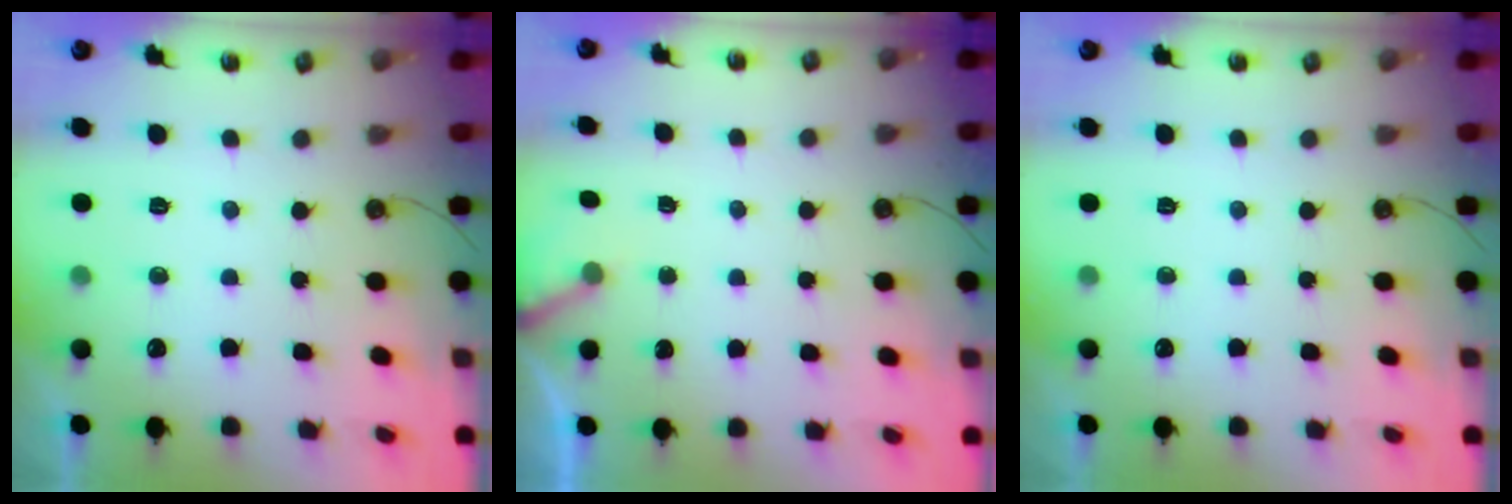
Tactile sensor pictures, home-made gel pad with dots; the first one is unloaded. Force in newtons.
{"total": 3.0, "press": 3.0, "slide": 0.2}
{"total": 0.0}